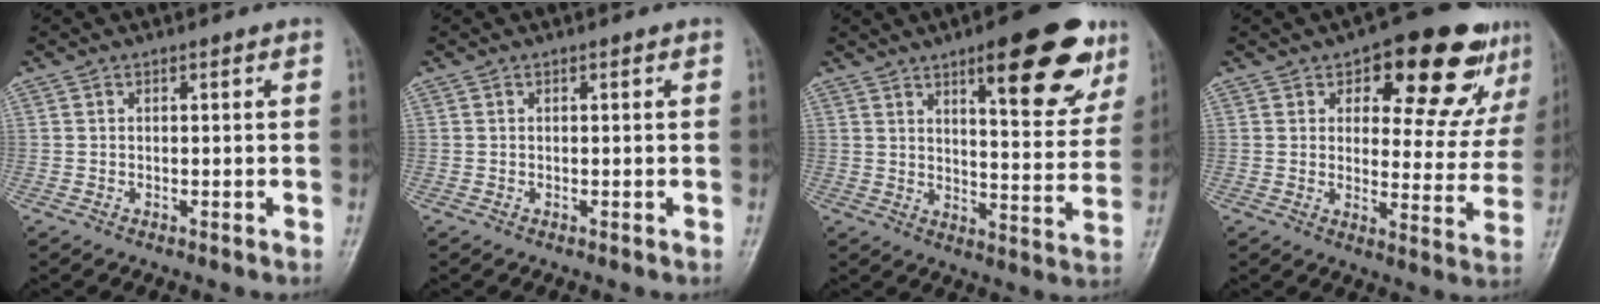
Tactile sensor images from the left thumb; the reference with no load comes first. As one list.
[{"total": 0.0}, {"total": 18.5, "force": [10.3, 5.9, 14.2], "torque": [-0.144, -0.043, 0.140]}, {"total": 18.0, "force": [10.4, 8.4, 12.0], "torque": [-0.094, -0.031, 0.135]}]